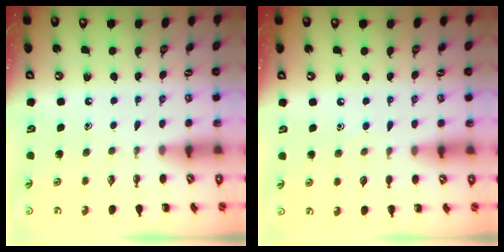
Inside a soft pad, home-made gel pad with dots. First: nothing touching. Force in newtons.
{"total": 2.5, "press": 2.3, "slide": 0.9}